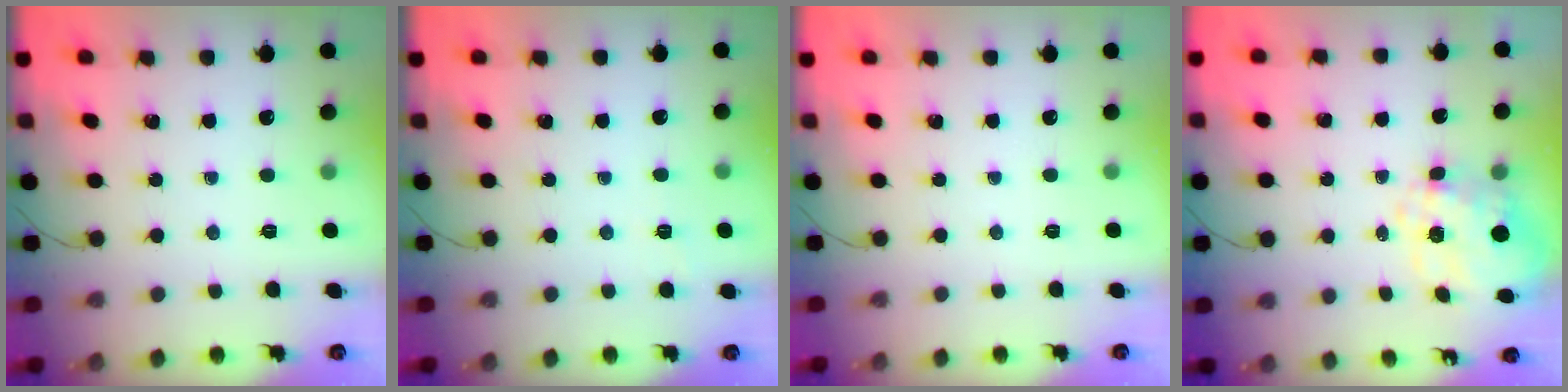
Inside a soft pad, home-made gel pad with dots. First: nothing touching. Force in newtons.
{"total": 3.6, "press": 3.3, "slide": 1.3}
{"total": 2.5, "press": 2.4, "slide": 0.5}
{"total": 10.7, "press": 10.5, "slide": 1.7}